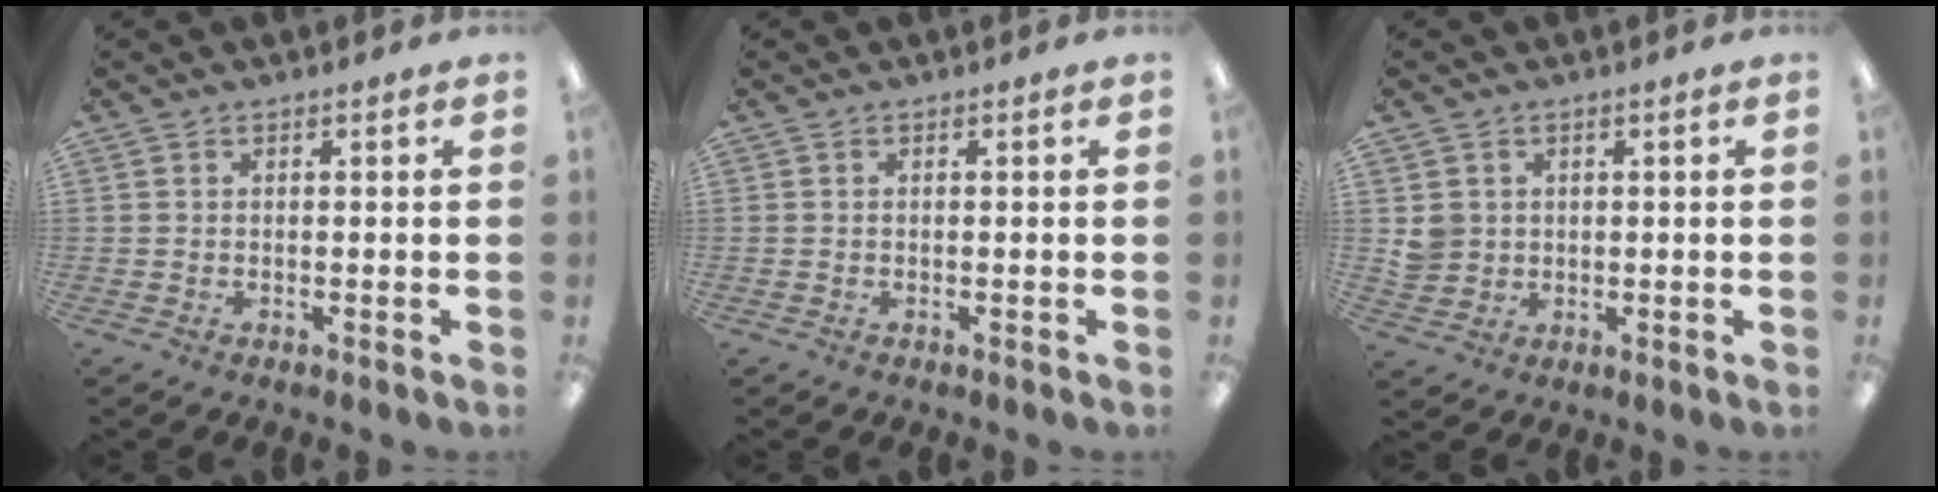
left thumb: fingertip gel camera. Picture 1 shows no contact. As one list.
[{"total": 0.0}, {"total": 4.0, "force": [1.0, 3.9, 0.4], "torque": [-0.011, 0.006, 0.019]}]